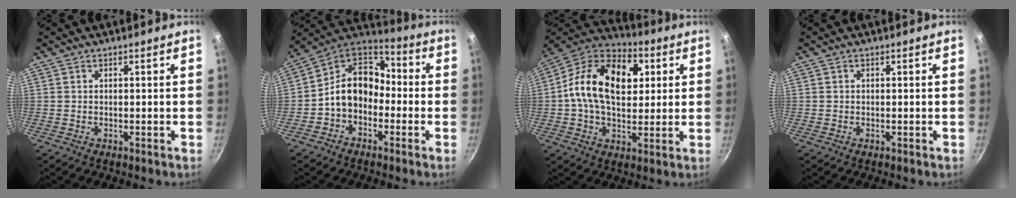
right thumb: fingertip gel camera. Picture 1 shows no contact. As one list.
[{"total": 12.6, "force": [-2.8, 9.6, 7.6], "torque": [-0.090, 0.055, -0.074]}, {"total": 20.3, "force": [3.8, 13.2, 15.0], "torque": [-0.226, 0.015, 0.042]}, {"total": 0.0}]